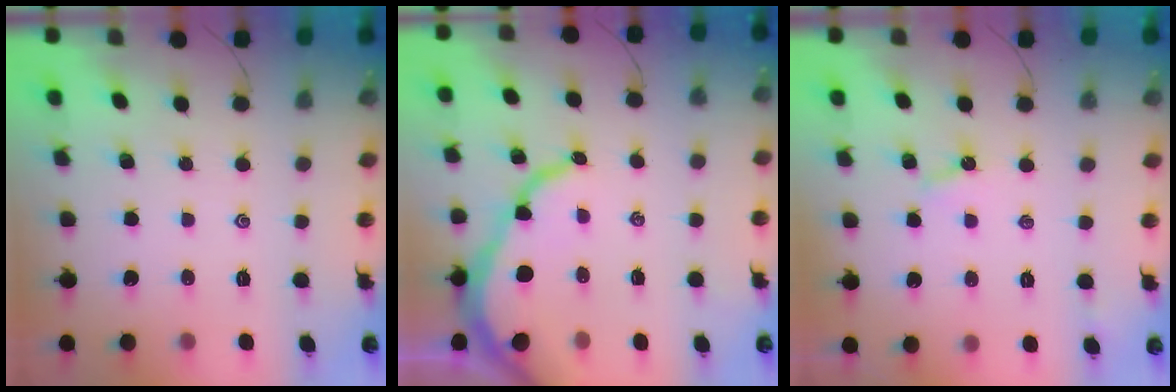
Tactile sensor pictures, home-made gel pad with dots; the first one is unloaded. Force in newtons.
{"total": 10.6, "press": 10.6, "slide": 1.2}
{"total": 3.0, "press": 3.0, "slide": 0.3}